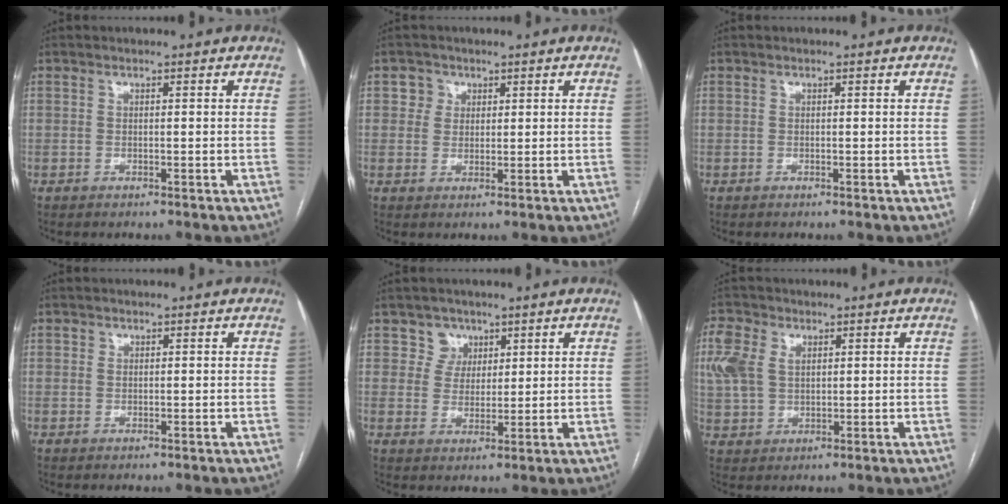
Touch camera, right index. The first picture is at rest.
{"total": 2.7, "force": [1.1, 2.4, 0.0], "torque": [0.009, 0.003, 0.013]}
{"total": 0.0}
{"total": 0.6, "force": [0.3, 0.5, 0.0], "torque": [0.006, 0.002, 0.002]}
{"total": 3.8, "force": [2.3, 3.1, -0.3], "torque": [0.012, 0.003, 0.038]}
{"total": 7.4, "force": [2.9, 5.1, 4.5], "torque": [-0.131, 0.020, 0.058]}